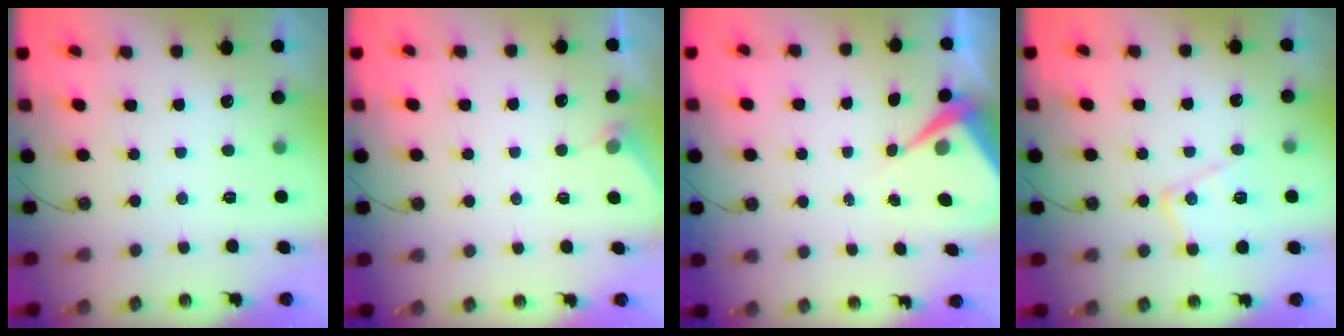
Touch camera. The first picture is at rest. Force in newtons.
{"total": 2.7, "press": 2.7, "slide": 0.4}
{"total": 5.5, "press": 5.5, "slide": 0.3}
{"total": 13.0, "press": 13.0, "slide": 0.9}